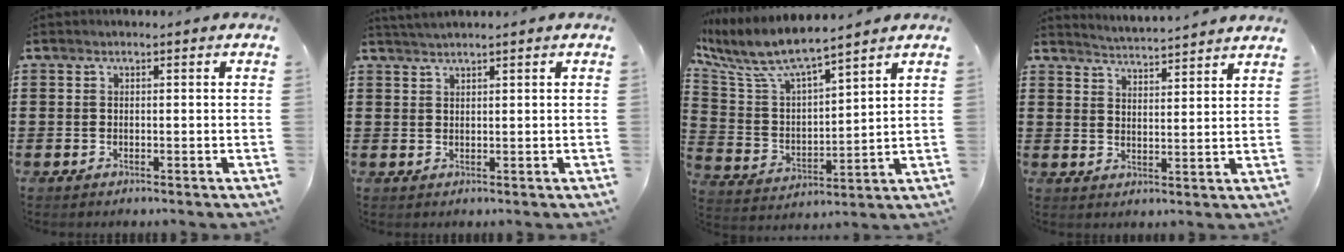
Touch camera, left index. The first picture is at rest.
{"total": 1.4, "force": [1.3, -0.2, 0.5], "torque": [-0.011, 0.001, 0.026]}
{"total": 7.8, "force": [6.6, 1.5, 3.8], "torque": [-0.105, -0.036, 0.110]}
{"total": 3.8, "force": [3.7, -1.0, -0.1], "torque": [-0.013, -0.025, 0.063]}